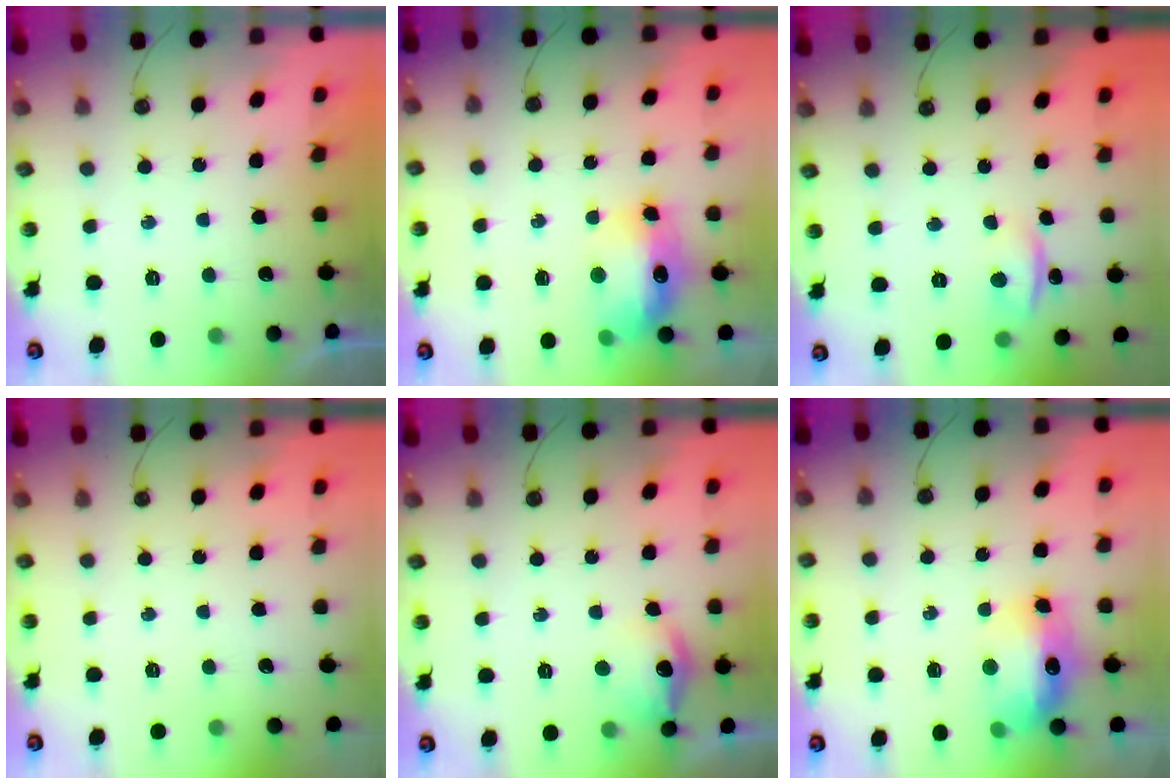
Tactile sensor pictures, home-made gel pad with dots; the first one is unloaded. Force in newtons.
{"total": 12.7, "press": 12.6, "slide": 1.2}
{"total": 1.6, "press": 1.4, "slide": 0.7}
{"total": 0.0}
{"total": 12.1, "press": 12.0, "slide": 0.9}
{"total": 12.7, "press": 12.6, "slide": 1.2}